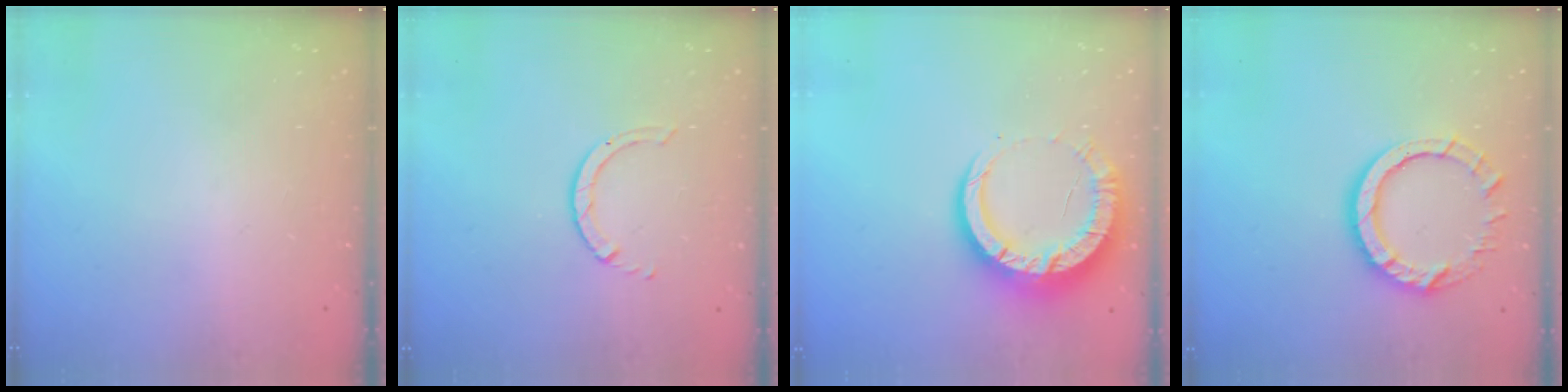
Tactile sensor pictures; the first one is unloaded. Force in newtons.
{"total": 1.7, "press": 1.7, "slide": 0.1}
{"total": 14.0, "press": 13.9, "slide": 1.4}
{"total": 10.5, "press": 10.4, "slide": 1.0}